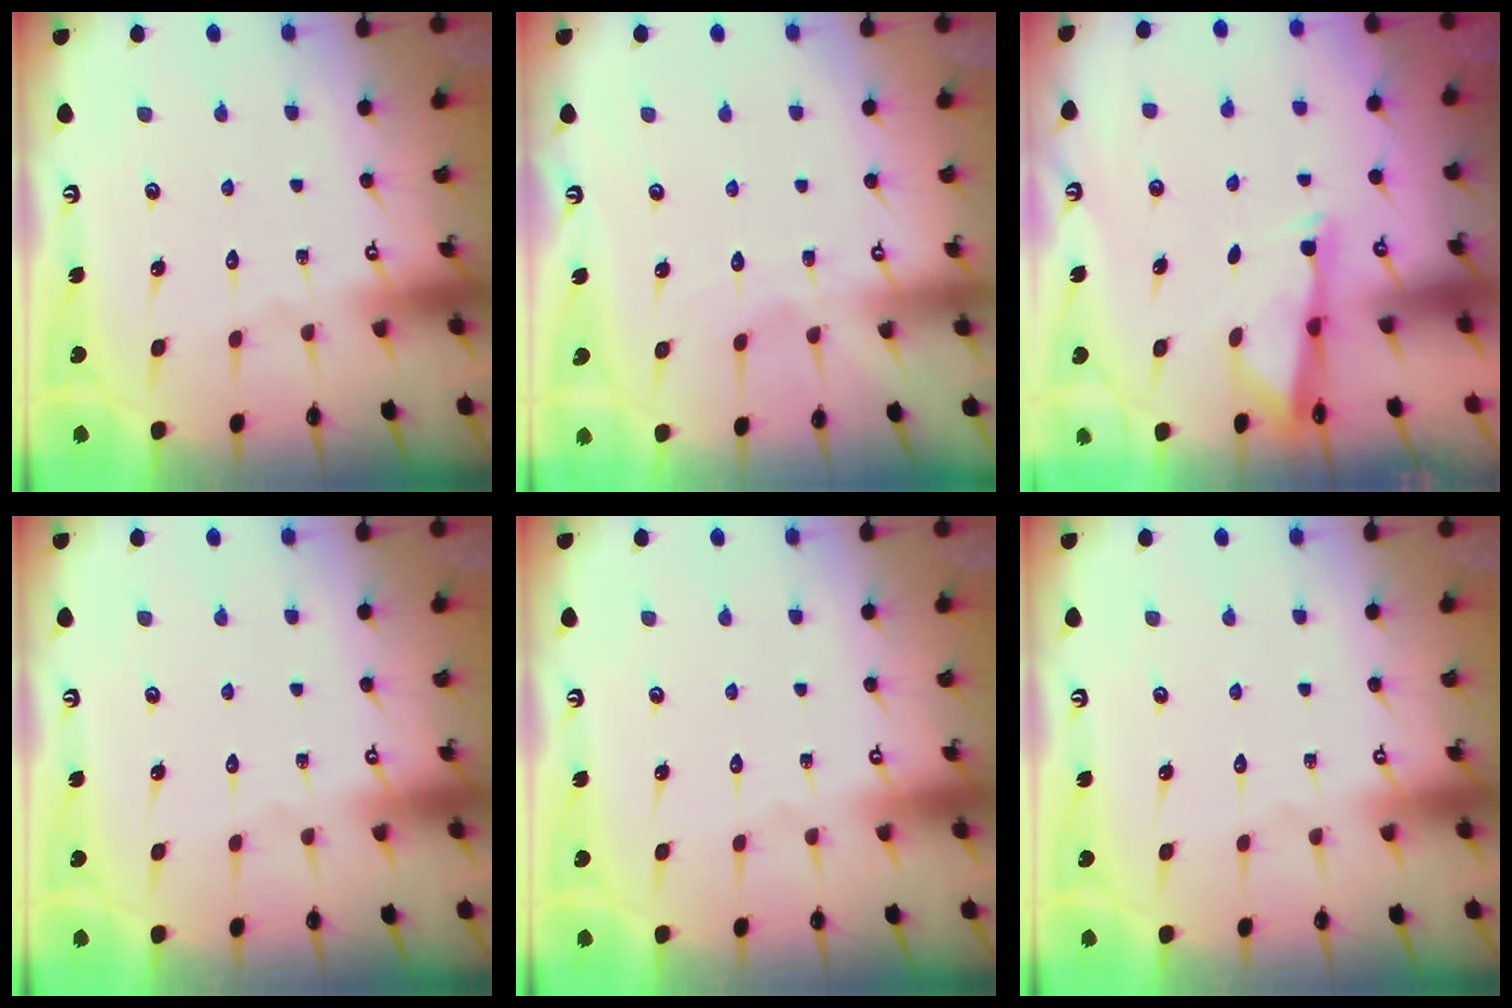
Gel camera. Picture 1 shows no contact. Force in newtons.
{"total": 3.7, "press": 3.7, "slide": 0.4}
{"total": 3.0, "press": 2.9, "slide": 0.6}
{"total": 0.0}
{"total": 0.0}
{"total": 0.0}